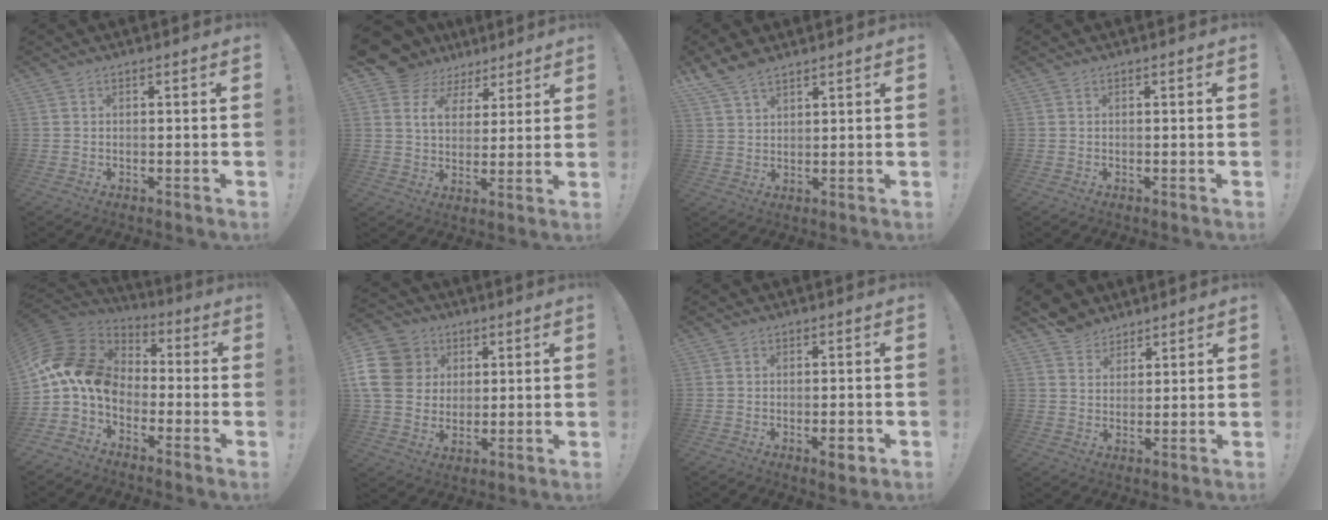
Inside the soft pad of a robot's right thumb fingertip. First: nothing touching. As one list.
[{"total": 9.8, "force": [6.0, 6.6, 3.9], "torque": [-0.070, -0.044, 0.117]}, {"total": 6.6, "force": [5.2, 2.8, 2.8], "torque": [-0.050, -0.024, 0.101]}, {"total": 0.0}, {"total": 14.6, "force": [-0.6, 10.3, 10.3], "torque": [-0.201, 0.014, -0.010]}, {"total": 16.1, "force": [4.1, 13.6, 7.6], "torque": [-0.129, -0.012, 0.089]}, {"total": 3.0, "force": [-1.2, 1.1, 2.6], "torque": [-0.028, 0.002, -0.018]}, {"total": 7.3, "force": [5.4, 4.9, 0.4], "torque": [-0.014, -0.041, 0.108]}]